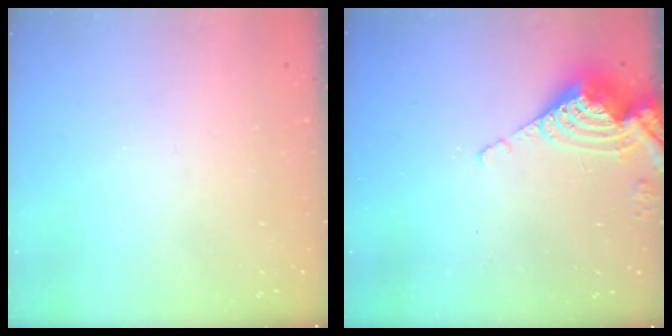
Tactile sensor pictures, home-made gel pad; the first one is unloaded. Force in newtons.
{"total": 9.1, "press": 9.0, "slide": 1.0}